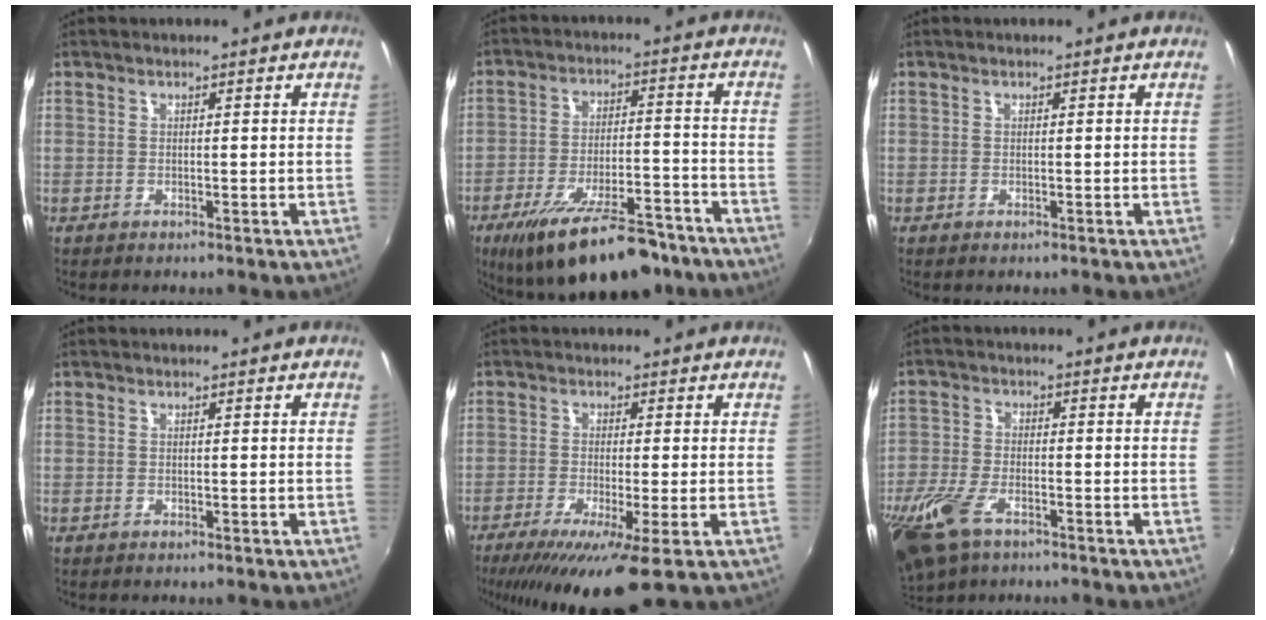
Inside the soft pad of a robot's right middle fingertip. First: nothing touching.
{"total": 19.5, "force": [-14.2, 6.3, 11.9], "torque": [-0.207, -0.029, -0.205]}
{"total": 0.0}
{"total": 0.0}
{"total": 10.9, "force": [-6.2, 1.2, 9.0], "torque": [-0.182, -0.042, -0.104]}
{"total": 13.5, "force": [-7.9, 6.7, 8.7], "torque": [-0.222, -0.038, -0.154]}